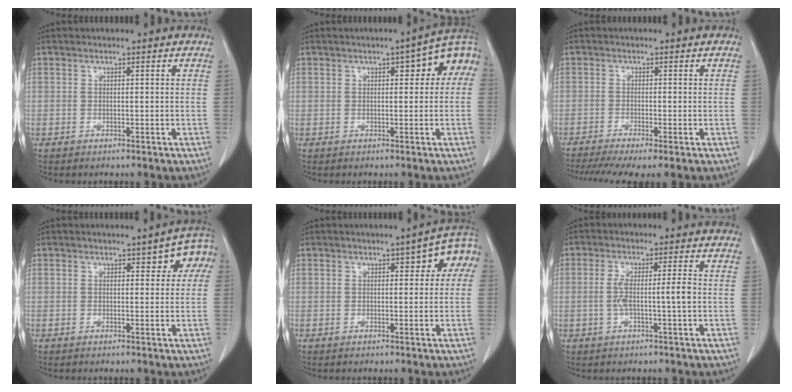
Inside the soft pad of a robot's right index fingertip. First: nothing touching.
{"total": 7.3, "force": [1.8, 2.3, 6.7], "torque": [-0.080, 0.035, 0.016]}
{"total": 7.7, "force": [-5.7, 0.8, 5.2], "torque": [-0.084, -0.011, -0.094]}
{"total": 4.9, "force": [1.7, 2.0, 4.1], "torque": [-0.043, 0.019, 0.015]}
{"total": 5.9, "force": [1.5, 2.1, 5.3], "torque": [-0.061, 0.029, 0.012]}
{"total": 4.5, "force": [-0.8, -0.2, 4.4], "torque": [-0.089, 0.010, -0.010]}